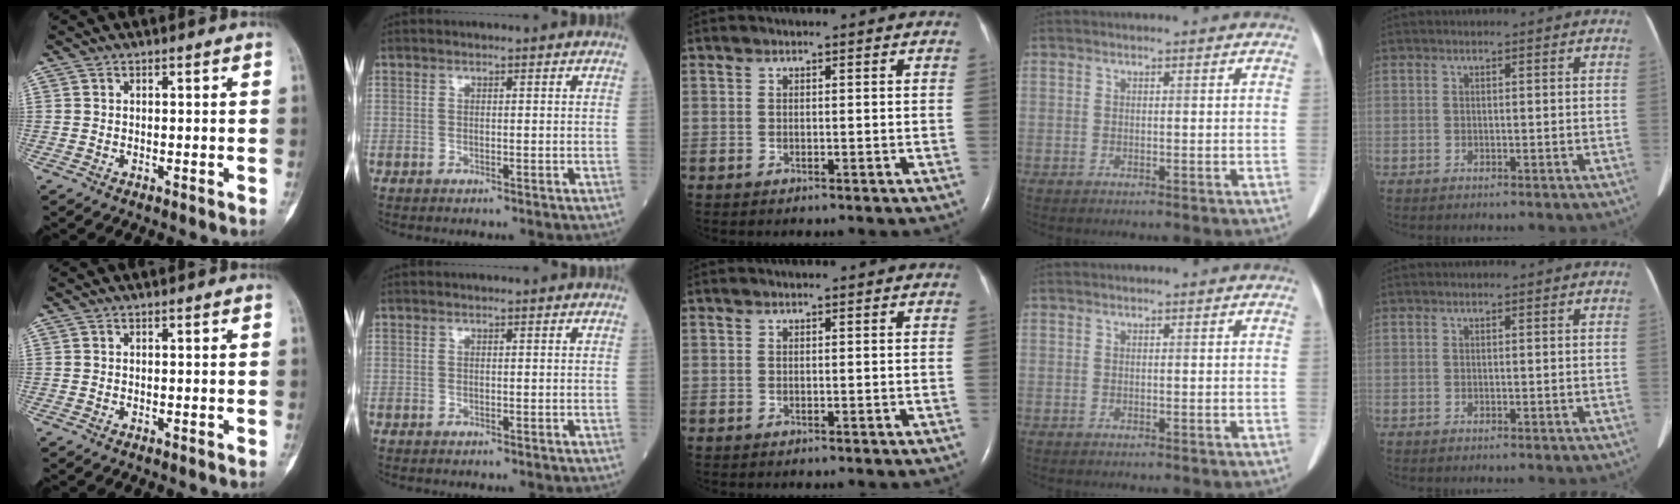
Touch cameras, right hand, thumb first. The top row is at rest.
{}